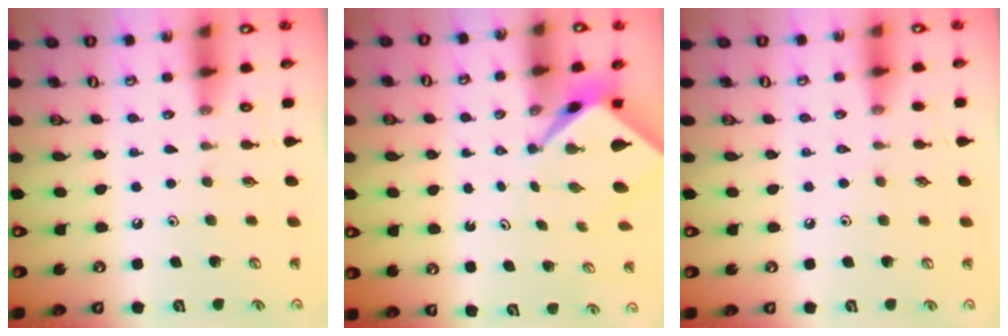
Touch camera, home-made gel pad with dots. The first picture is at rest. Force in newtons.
{"total": 2.5, "press": 2.5, "slide": 0.1}
{"total": 2.1, "press": 2.1, "slide": 0.4}